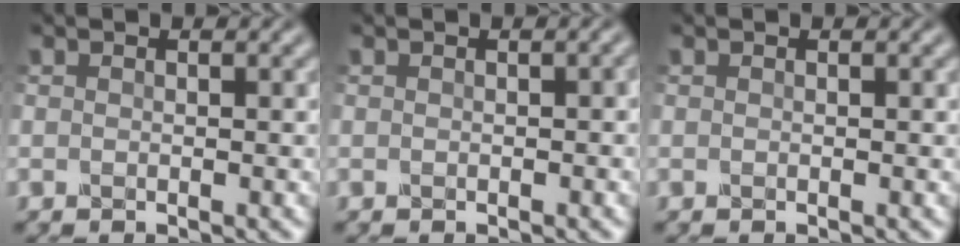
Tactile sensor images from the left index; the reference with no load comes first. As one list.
[{"total": 1.1, "force": [-0.4, 0.5, 0.8], "torque": [-0.001, 0.007, -0.007]}, {"total": 0.0}]